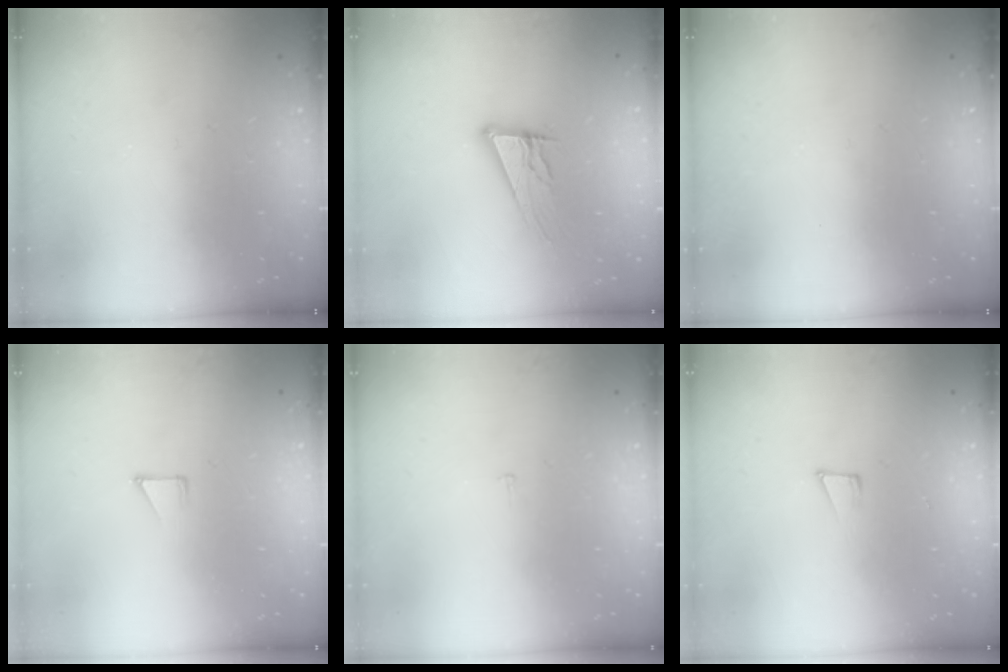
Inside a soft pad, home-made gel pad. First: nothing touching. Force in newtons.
{"total": 13.0, "press": 12.7, "slide": 2.8}
{"total": 0.0}
{"total": 4.8, "press": 4.8, "slide": 0.2}
{"total": 2.2, "press": 2.2, "slide": 0.1}
{"total": 6.1, "press": 5.4, "slide": 2.8}